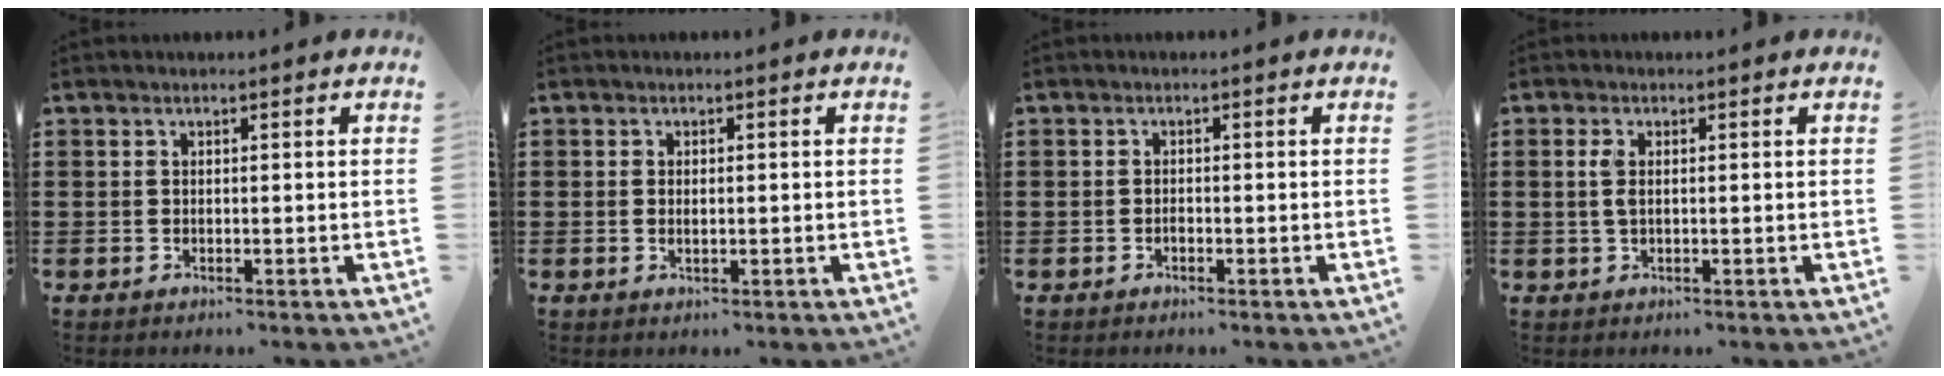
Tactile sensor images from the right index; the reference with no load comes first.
{"total": 1.1, "force": [0.0, 0.5, 1.0], "torque": [-0.020, 0.002, 0.000]}
{"total": 0.7, "force": [-0.4, 0.4, 0.4], "torque": [-0.008, -0.002, -0.008]}
{"total": 2.3, "force": [0.3, 1.0, 2.0], "torque": [-0.051, 0.003, 0.001]}